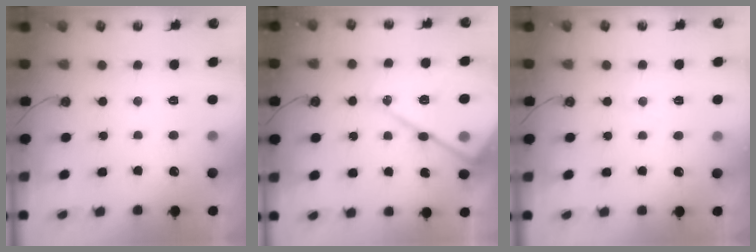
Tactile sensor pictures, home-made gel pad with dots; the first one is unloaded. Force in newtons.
{"total": 17.2, "press": 17.1, "slide": 1.5}
{"total": 3.0, "press": 2.9, "slide": 0.6}